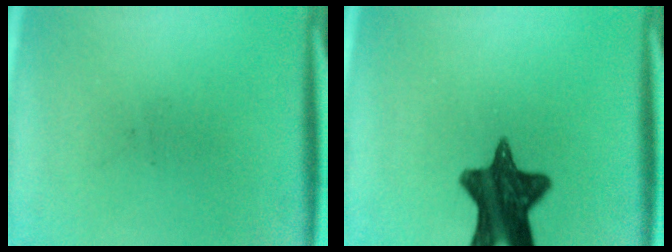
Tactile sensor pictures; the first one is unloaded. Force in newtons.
{"total": 13.2}